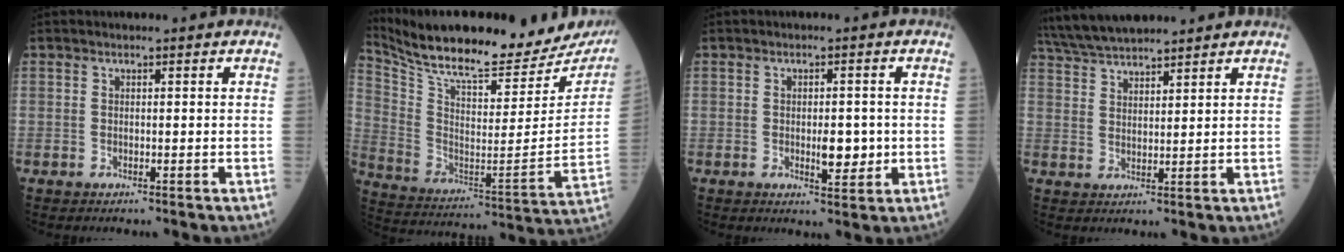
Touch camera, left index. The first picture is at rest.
{"total": 28.8, "force": [25.8, 5.5, 11.5], "torque": [-0.212, -0.075, 0.362]}
{"total": 3.7, "force": [-0.6, 1.6, 3.3], "torque": [-0.044, -0.005, -0.006]}
{"total": 9.4, "force": [8.6, 1.0, 3.5], "torque": [-0.072, 0.028, 0.160]}